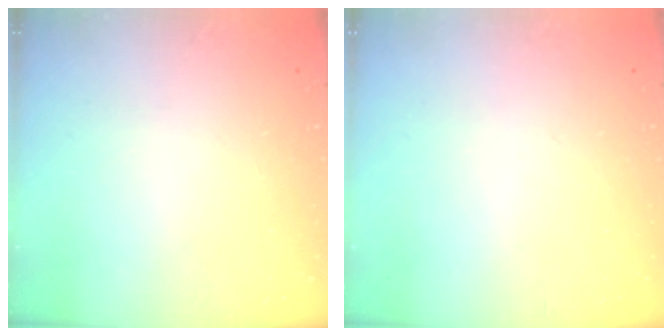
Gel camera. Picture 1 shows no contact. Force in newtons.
{"total": 0.0}